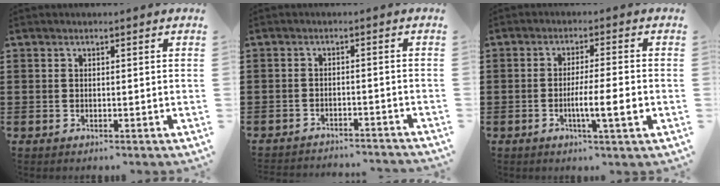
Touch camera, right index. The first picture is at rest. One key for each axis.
{"total": 2.4, "fx": -2.4, "fy": -0.1, "fz": 0.1, "tx": -0.006, "ty": 0.000, "tz": -0.052}
{"total": 6.3, "fx": -1.8, "fy": 0.4, "fz": 6.0, "tx": -0.099, "ty": -0.008, "tz": -0.030}